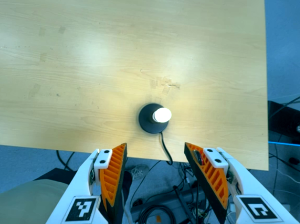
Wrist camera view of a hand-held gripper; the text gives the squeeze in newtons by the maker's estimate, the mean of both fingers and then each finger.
{"total": 0.0}